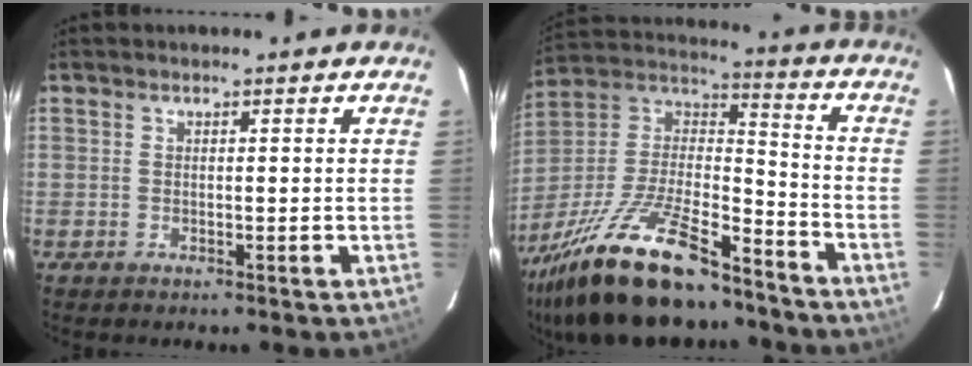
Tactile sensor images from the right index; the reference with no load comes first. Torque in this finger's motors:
{"motor_torque": [1.40, -0.73, 0.62, 0.21]}